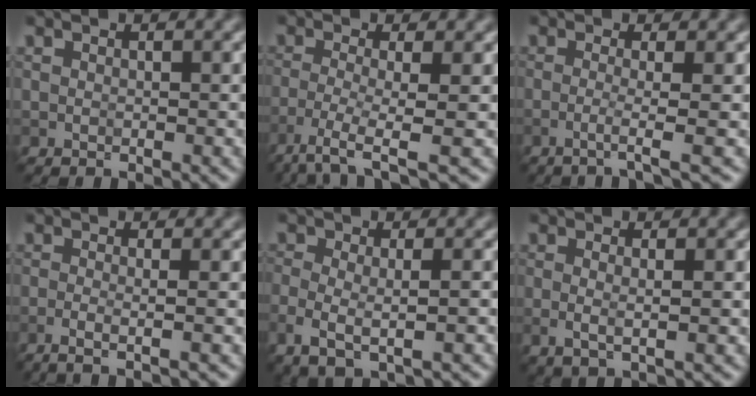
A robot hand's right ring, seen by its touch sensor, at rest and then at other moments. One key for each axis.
{"total": 4.8, "fx": -2.9, "fy": 0.9, "fz": 3.8, "tx": -0.073, "ty": -0.009, "tz": -0.066}
{"total": 2.6, "fx": -0.8, "fy": 0.4, "fz": 2.4, "tx": -0.037, "ty": 0.000, "tz": -0.029}
{"total": 3.2, "fx": -1.1, "fy": 1.3, "fz": 2.8, "tx": -0.023, "ty": -0.002, "tz": -0.033}
{"total": 3.9, "fx": -1.5, "fy": 1.7, "fz": 3.2, "tx": -0.059, "ty": -0.008, "tz": -0.018}
{"total": 2.4, "fx": -0.1, "fy": 0.7, "fz": 2.2, "tx": -0.043, "ty": -0.008, "tz": -0.002}